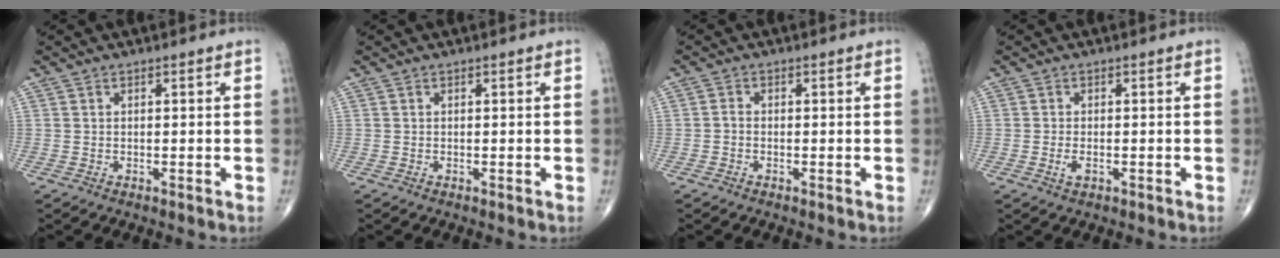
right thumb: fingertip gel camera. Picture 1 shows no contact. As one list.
[{"total": 0.0}, {"total": 1.0, "force": [-0.4, 0.7, 0.6], "torque": [-0.007, 0.002, -0.012]}, {"total": 1.7, "force": [-0.6, 0.9, 1.4], "torque": [-0.030, -0.001, -0.011]}]